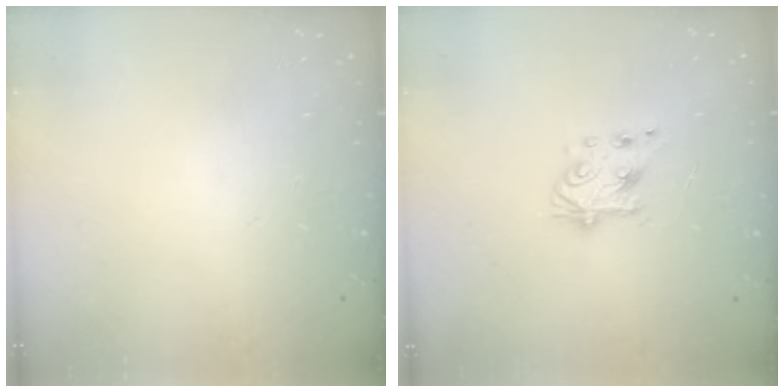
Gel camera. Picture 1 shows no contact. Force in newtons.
{"total": 6.4, "press": 6.4, "slide": 0.5}